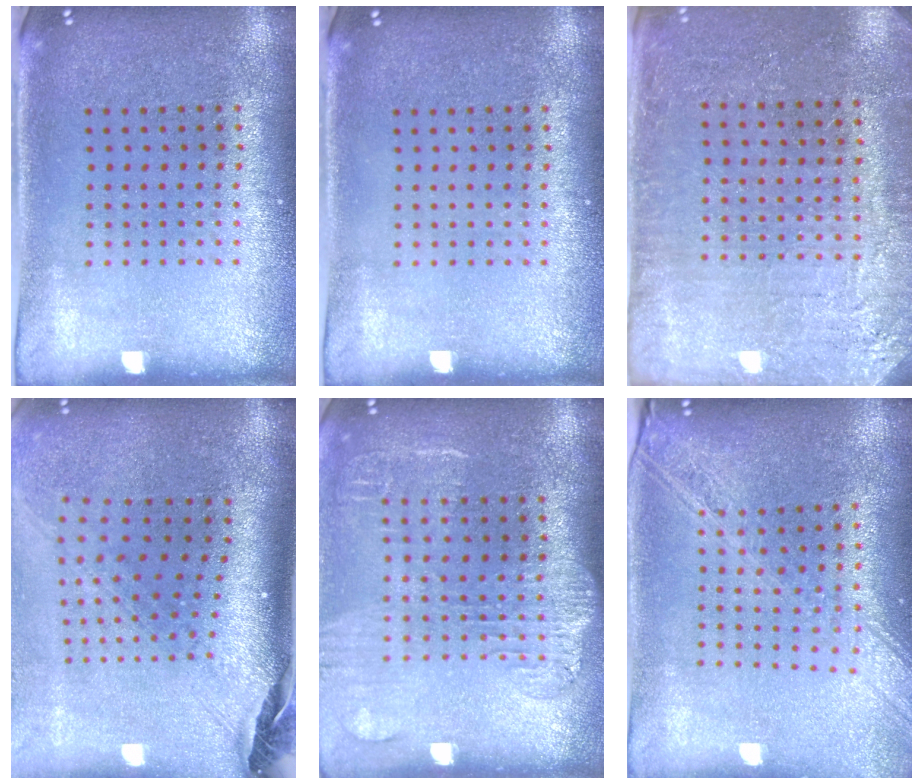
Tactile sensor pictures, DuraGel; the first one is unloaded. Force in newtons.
{"total": 0.0}
{"total": 2.9, "press": 2.9, "slide": 0.4}
{"total": 2.7, "press": 2.0, "slide": 1.8}
{"total": 1.8, "press": 1.5, "slide": 0.9}
{"total": 2.2, "press": 1.9, "slide": 1.2}